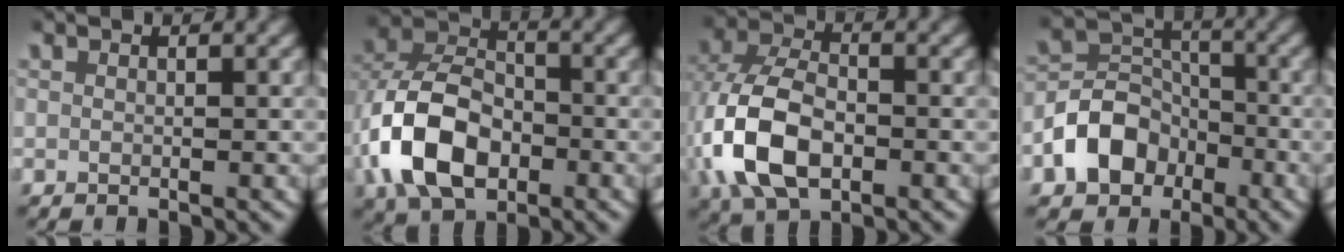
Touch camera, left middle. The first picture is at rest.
{"total": 9.7, "force": [-2.1, 7.1, 6.2], "torque": [-0.134, -0.015, -0.035]}
{"total": 8.8, "force": [-1.2, 5.9, 6.4], "torque": [-0.163, -0.024, -0.010]}
{"total": 6.2, "force": [-2.6, 5.1, 2.4], "torque": [-0.040, -0.004, -0.052]}